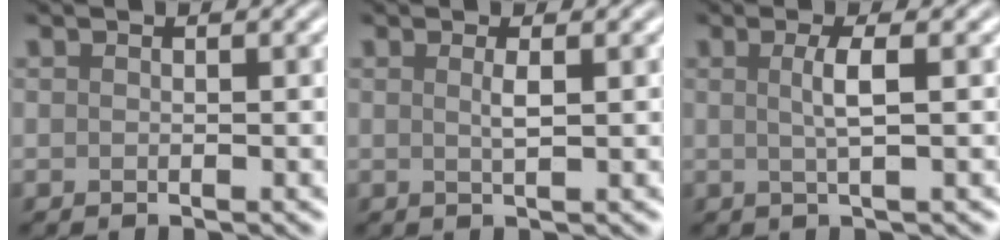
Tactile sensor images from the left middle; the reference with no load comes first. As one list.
[{"total": 1.2, "force": [0.3, 0.3, 1.2], "torque": [-0.020, 0.001, 0.003]}, {"total": 2.4, "force": [0.3, 0.6, 2.3], "torque": [-0.042, 0.001, 0.001]}]